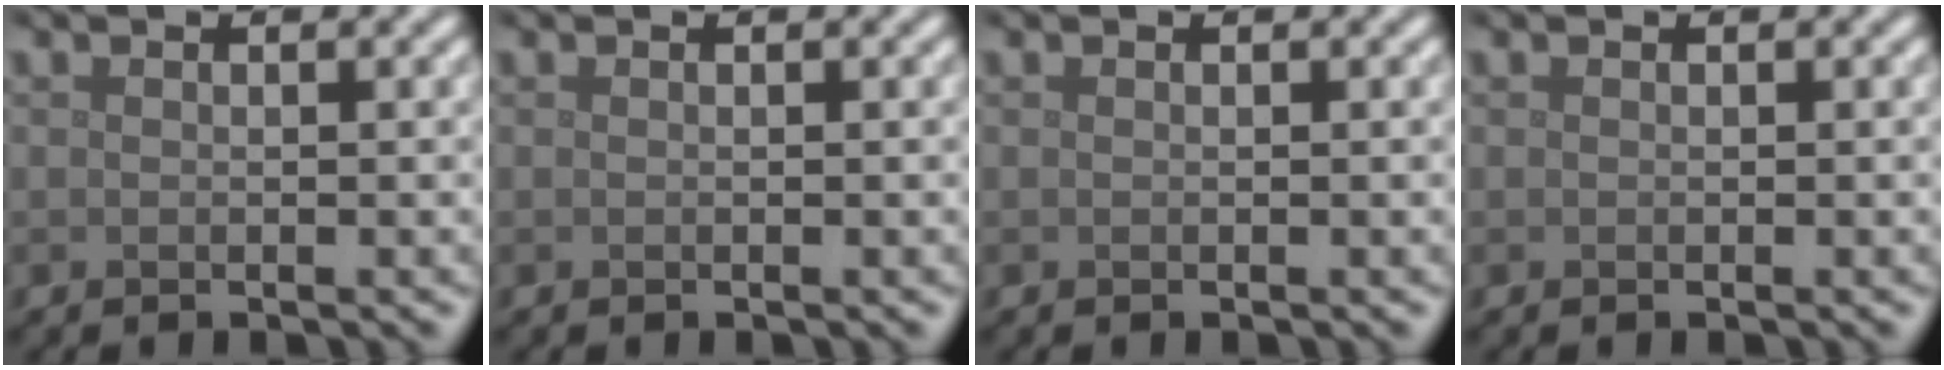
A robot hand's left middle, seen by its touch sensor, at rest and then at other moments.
{"total": 0.0}
{"total": 0.0}
{"total": 0.0}